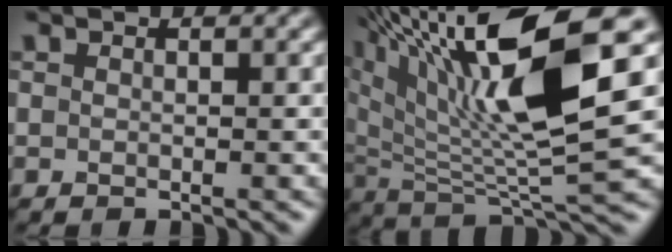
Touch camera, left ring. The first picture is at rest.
{"total": 14.2, "force": [6.3, 3.5, 12.2], "torque": [-0.212, 0.007, 0.114]}